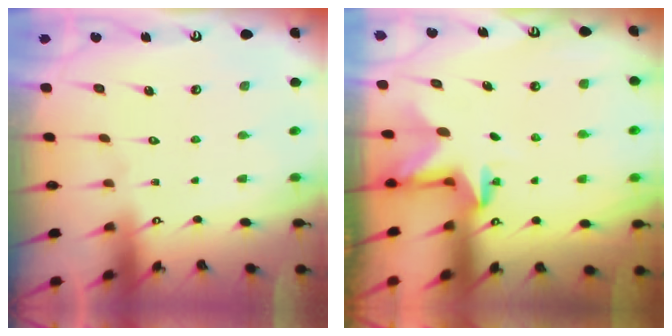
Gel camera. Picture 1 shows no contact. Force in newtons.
{"total": 2.8, "press": 2.8, "slide": 0.2}